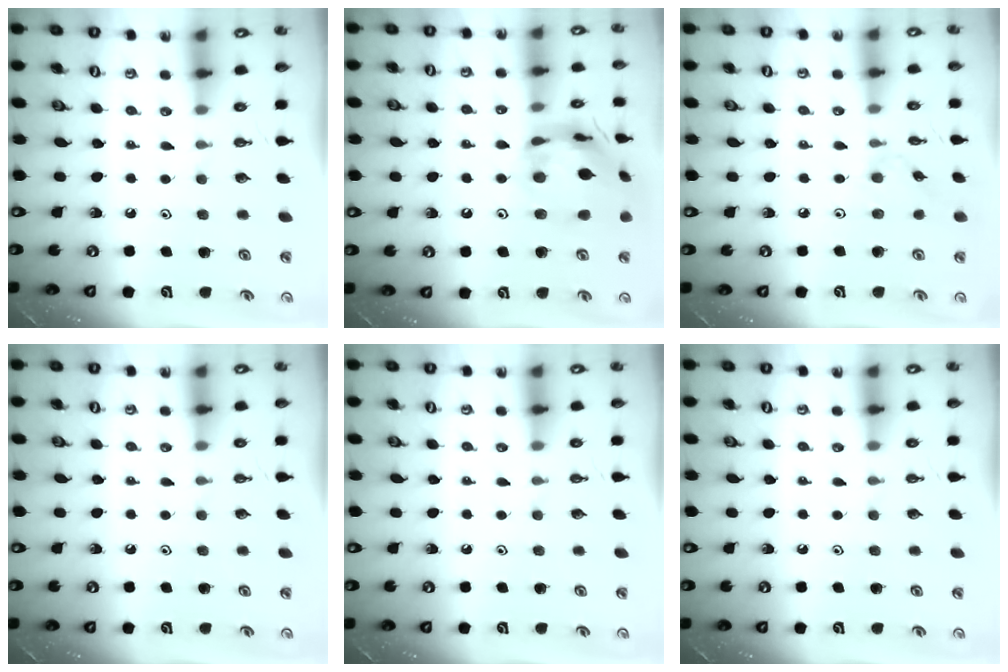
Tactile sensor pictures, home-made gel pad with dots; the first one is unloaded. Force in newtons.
{"total": 17.0, "press": 16.9, "slide": 2.0}
{"total": 4.3, "press": 4.2, "slide": 0.6}
{"total": 0.0}
{"total": 0.0}
{"total": 0.0}